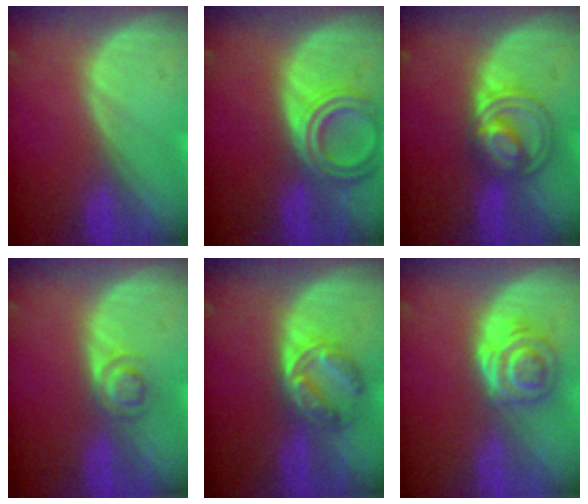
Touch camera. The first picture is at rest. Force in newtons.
{"total": 6.7, "press": 6.1, "slide": 2.8}
{"total": 6.3, "press": 6.3, "slide": 0.1}
{"total": 3.0, "press": 2.9, "slide": 0.2}
{"total": 5.8, "press": 5.5, "slide": 1.7}
{"total": 6.3, "press": 5.2, "slide": 3.5}